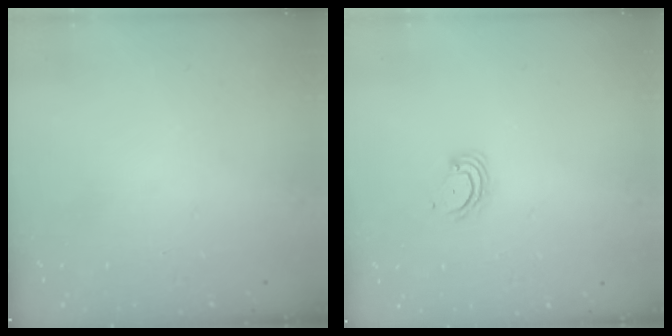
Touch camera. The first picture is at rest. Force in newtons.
{"total": 2.3, "press": 2.3, "slide": 0.2}